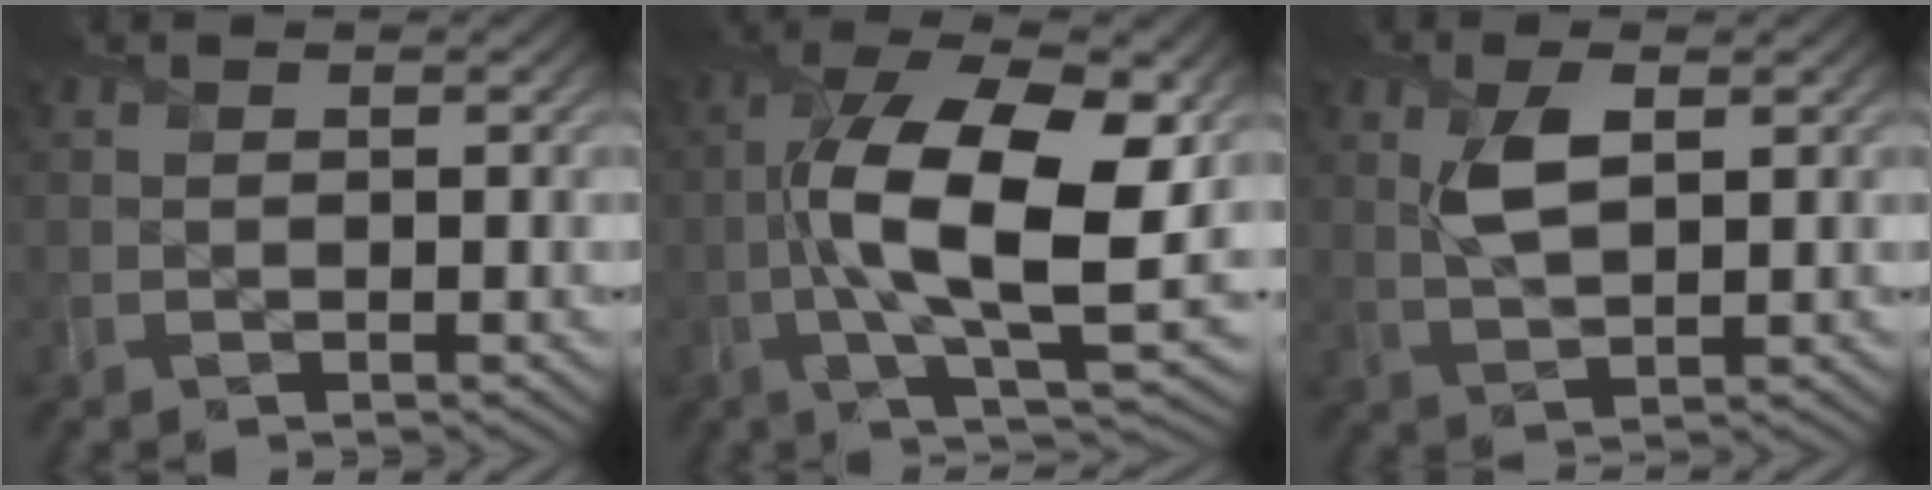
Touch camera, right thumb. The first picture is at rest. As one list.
[{"total": 14.6, "force": [-0.3, 5.6, 13.5], "torque": [-0.248, 0.007, -0.008]}, {"total": 4.5, "force": [1.4, 1.8, 3.8], "torque": [-0.087, 0.000, 0.028]}]